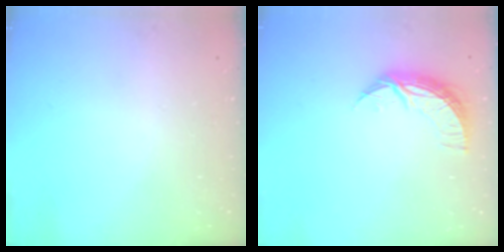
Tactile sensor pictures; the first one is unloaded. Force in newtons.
{"total": 9.7, "press": 9.7, "slide": 0.4}